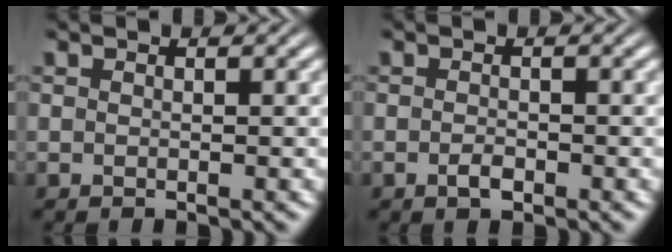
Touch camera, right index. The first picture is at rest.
{"total": 1.2, "force": [-0.9, 0.2, 0.7], "torque": [-0.012, -0.005, -0.013]}